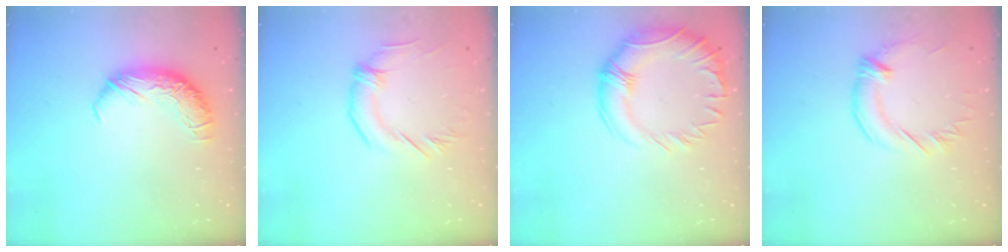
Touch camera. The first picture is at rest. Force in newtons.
{"total": 1.5, "press": 1.4, "slide": 0.4}
{"total": 7.2, "press": 6.1, "slide": 3.8}
{"total": 1.3, "press": 1.1, "slide": 0.7}